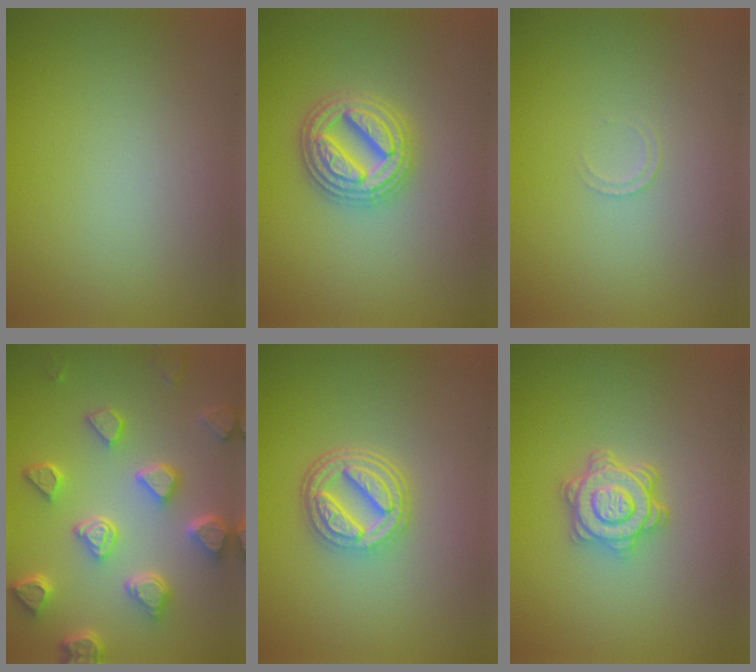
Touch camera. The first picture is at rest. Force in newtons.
{"total": 4.9, "press": 4.9, "slide": 0.7}
{"total": 0.7, "press": 0.7, "slide": 0.1}
{"total": 6.6, "press": 5.3, "slide": 4.0}
{"total": 4.8, "press": 3.8, "slide": 3.1}
{"total": 4.3, "press": 3.6, "slide": 2.3}